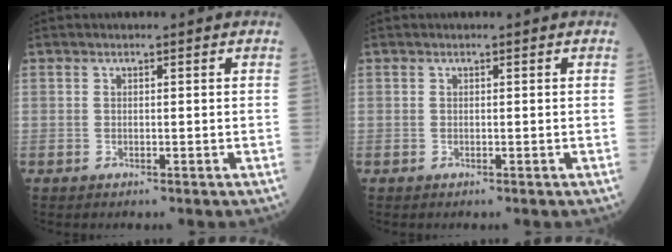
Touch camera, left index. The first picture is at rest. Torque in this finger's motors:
{"motor_torque": [0.00, 0.00, 0.00, 0.00]}